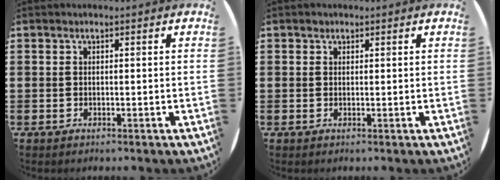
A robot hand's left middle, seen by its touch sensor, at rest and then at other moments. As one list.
[{"total": 0.5, "force": [0.4, 0.3, -0.1], "torque": [0.002, 0.004, 0.008]}]